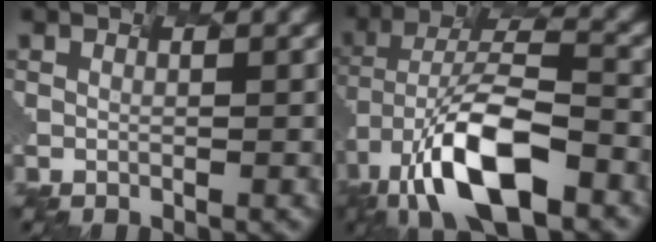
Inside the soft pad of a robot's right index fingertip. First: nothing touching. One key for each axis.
{"total": 12.3, "fx": -8.4, "fy": 3.3, "fz": 8.4, "tx": -0.176, "ty": 0.003, "tz": -0.120}